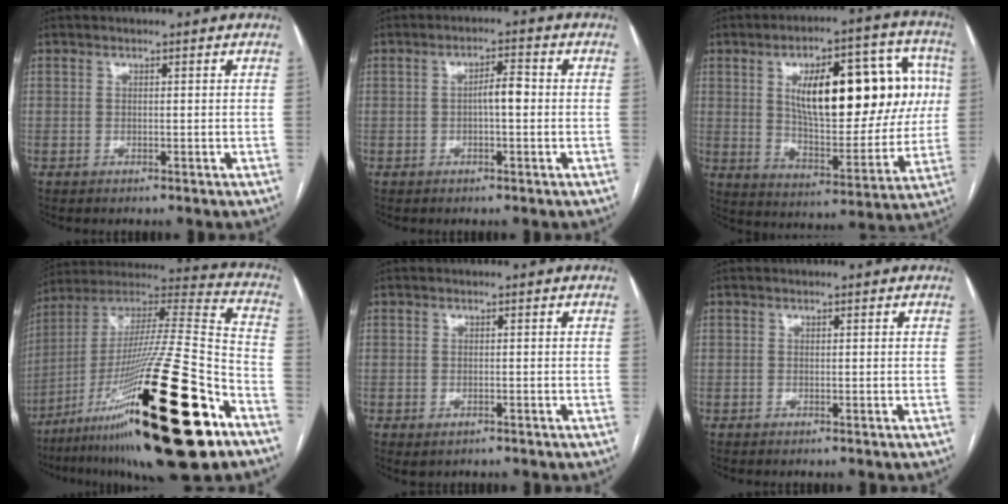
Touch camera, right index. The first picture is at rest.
{"total": 3.3, "force": [-0.3, 0.8, 3.2], "torque": [-0.050, 0.009, -0.005]}
{"total": 23.2, "force": [5.1, 9.0, 20.7], "torque": [-0.302, 0.036, 0.081]}
{"total": 34.9, "force": [-16.8, 4.8, 30.2], "torque": [-0.498, -0.043, -0.279]}
{"total": 1.4, "force": [-0.8, 0.7, 0.9], "torque": [-0.013, -0.001, -0.003]}
{"total": 0.0}